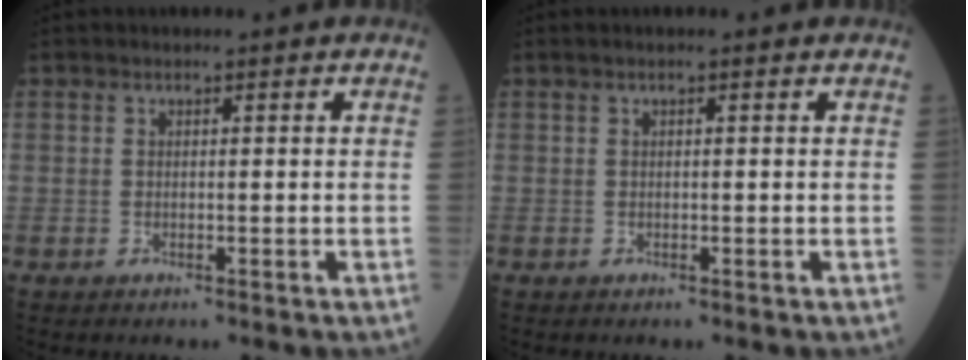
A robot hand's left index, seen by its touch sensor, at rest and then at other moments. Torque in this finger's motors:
{"motor_torque": [-0.07, 0.05, 0.00, 0.00]}